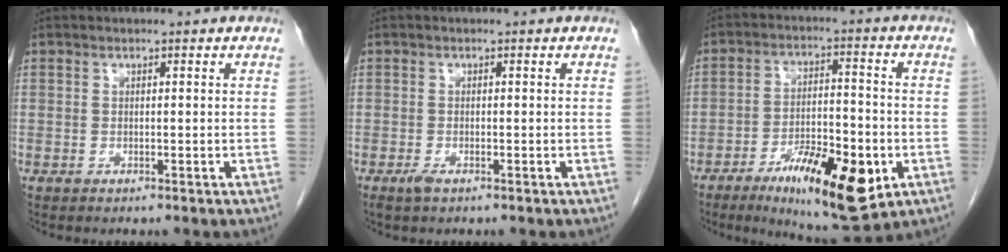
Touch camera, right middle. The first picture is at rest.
{"total": 1.3, "force": [-0.9, 0.3, 0.9], "torque": [-0.022, -0.002, -0.015]}
{"total": 14.7, "force": [-6.5, 3.8, 12.7], "torque": [-0.204, -0.013, -0.095]}